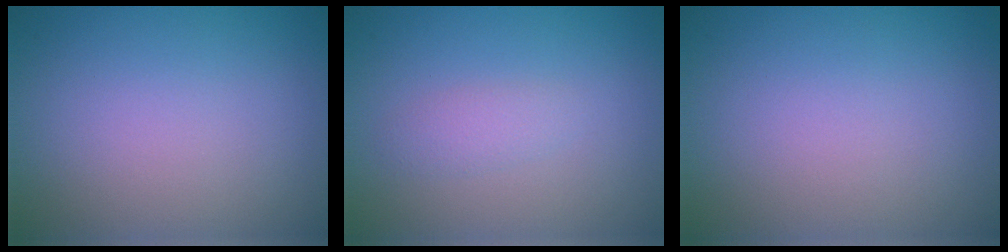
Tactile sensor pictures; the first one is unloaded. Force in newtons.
{"total": 1.2, "press": 1.2, "slide": 0.0}
{"total": 0.0}